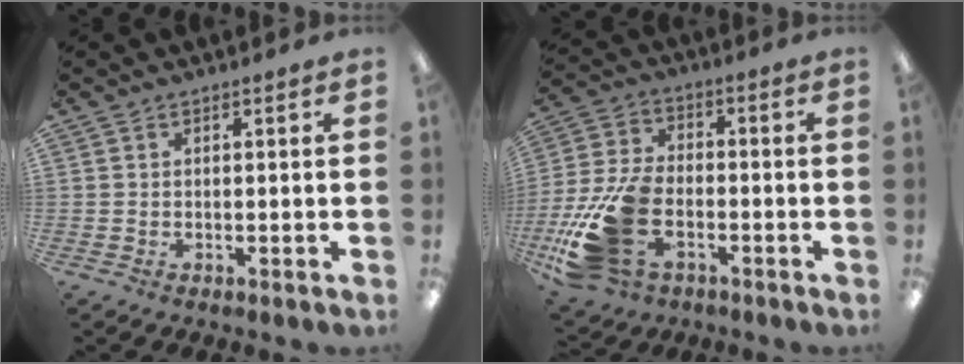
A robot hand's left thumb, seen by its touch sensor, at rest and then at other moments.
{"total": 18.0, "force": [-6.3, 11.5, 12.3], "torque": [-0.253, 0.034, -0.100]}